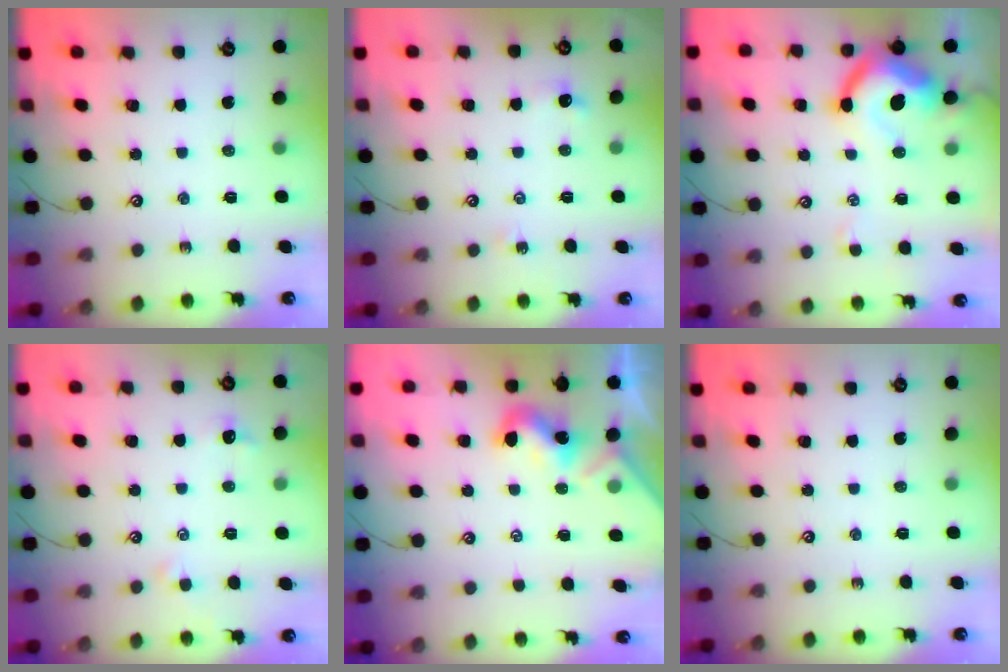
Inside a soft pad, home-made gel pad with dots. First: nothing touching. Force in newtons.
{"total": 3.5, "press": 3.5, "slide": 0.6}
{"total": 12.5, "press": 12.3, "slide": 1.9}
{"total": 1.0, "press": 0.9, "slide": 0.6}
{"total": 1.8, "press": 1.8, "slide": 0.5}
{"total": 0.0}